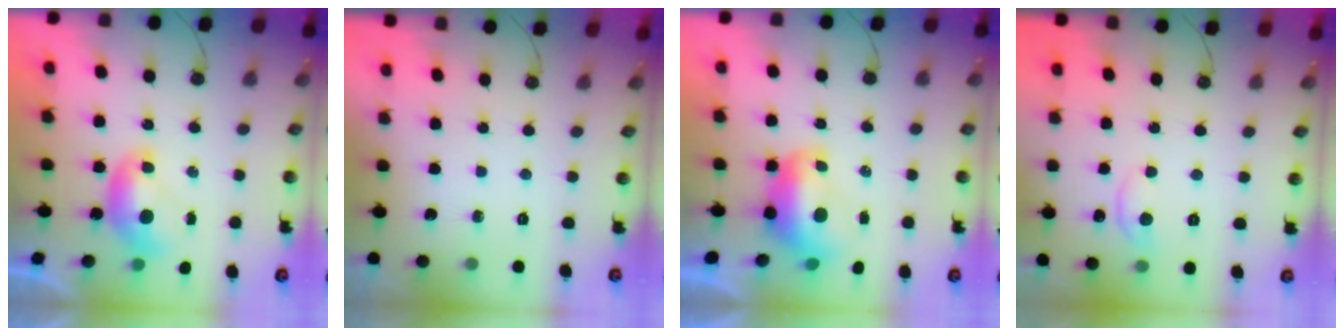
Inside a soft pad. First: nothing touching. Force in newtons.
{"total": 0.0}
{"total": 2.2, "press": 2.1, "slide": 0.8}
{"total": 1.4, "press": 1.3, "slide": 0.5}